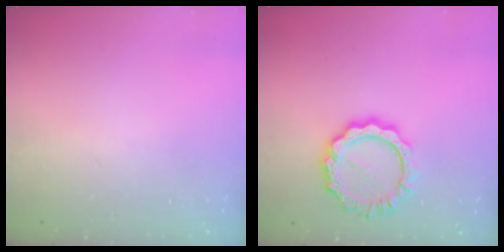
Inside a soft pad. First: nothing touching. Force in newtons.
{"total": 10.6, "press": 10.5, "slide": 1.1}